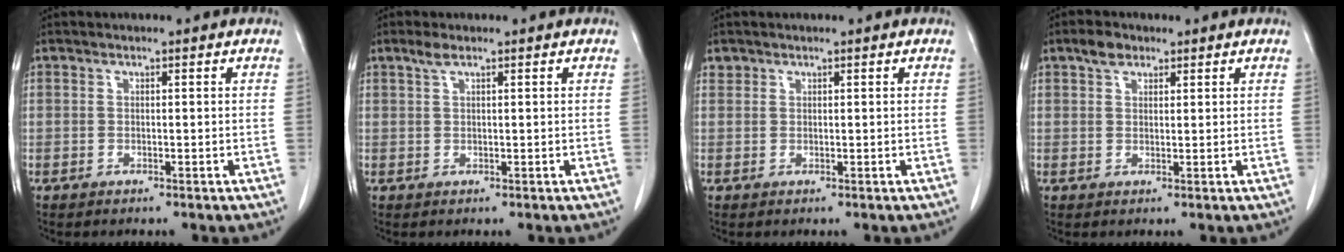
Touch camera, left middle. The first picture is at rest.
{"total": 1.6, "force": [1.1, 0.3, 1.1], "torque": [-0.028, 0.007, 0.024]}
{"total": 0.8, "force": [0.6, 0.5, -0.1], "torque": [0.003, 0.005, 0.011]}
{"total": 2.7, "force": [1.8, 1.6, 1.2], "torque": [-0.026, 0.007, 0.032]}